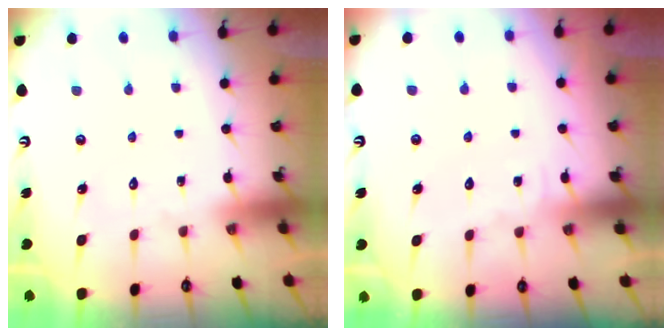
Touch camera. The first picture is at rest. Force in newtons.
{"total": 2.9, "press": 2.9, "slide": 0.3}